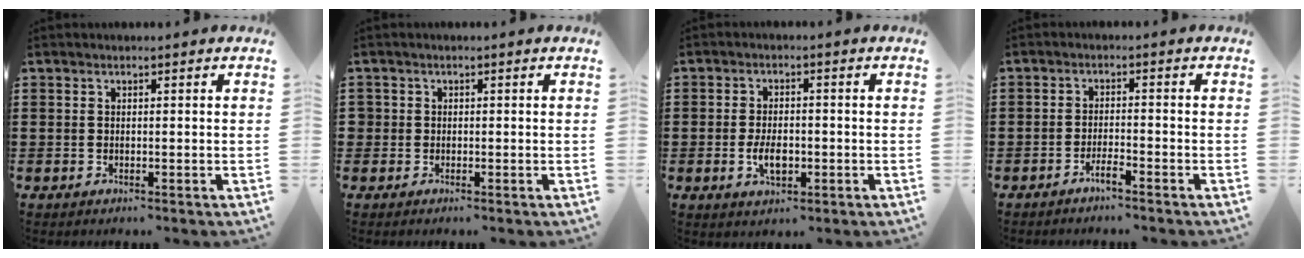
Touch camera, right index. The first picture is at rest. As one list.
[{"total": 1.0, "force": [0.0, 1.0, 0.1], "torque": [-0.005, 0.005, 0.000]}, {"total": 4.3, "force": [-1.1, 2.1, 3.7], "torque": [-0.080, -0.005, -0.020]}, {"total": 2.3, "force": [-1.9, 0.0, 1.4], "torque": [-0.025, 0.001, -0.034]}]